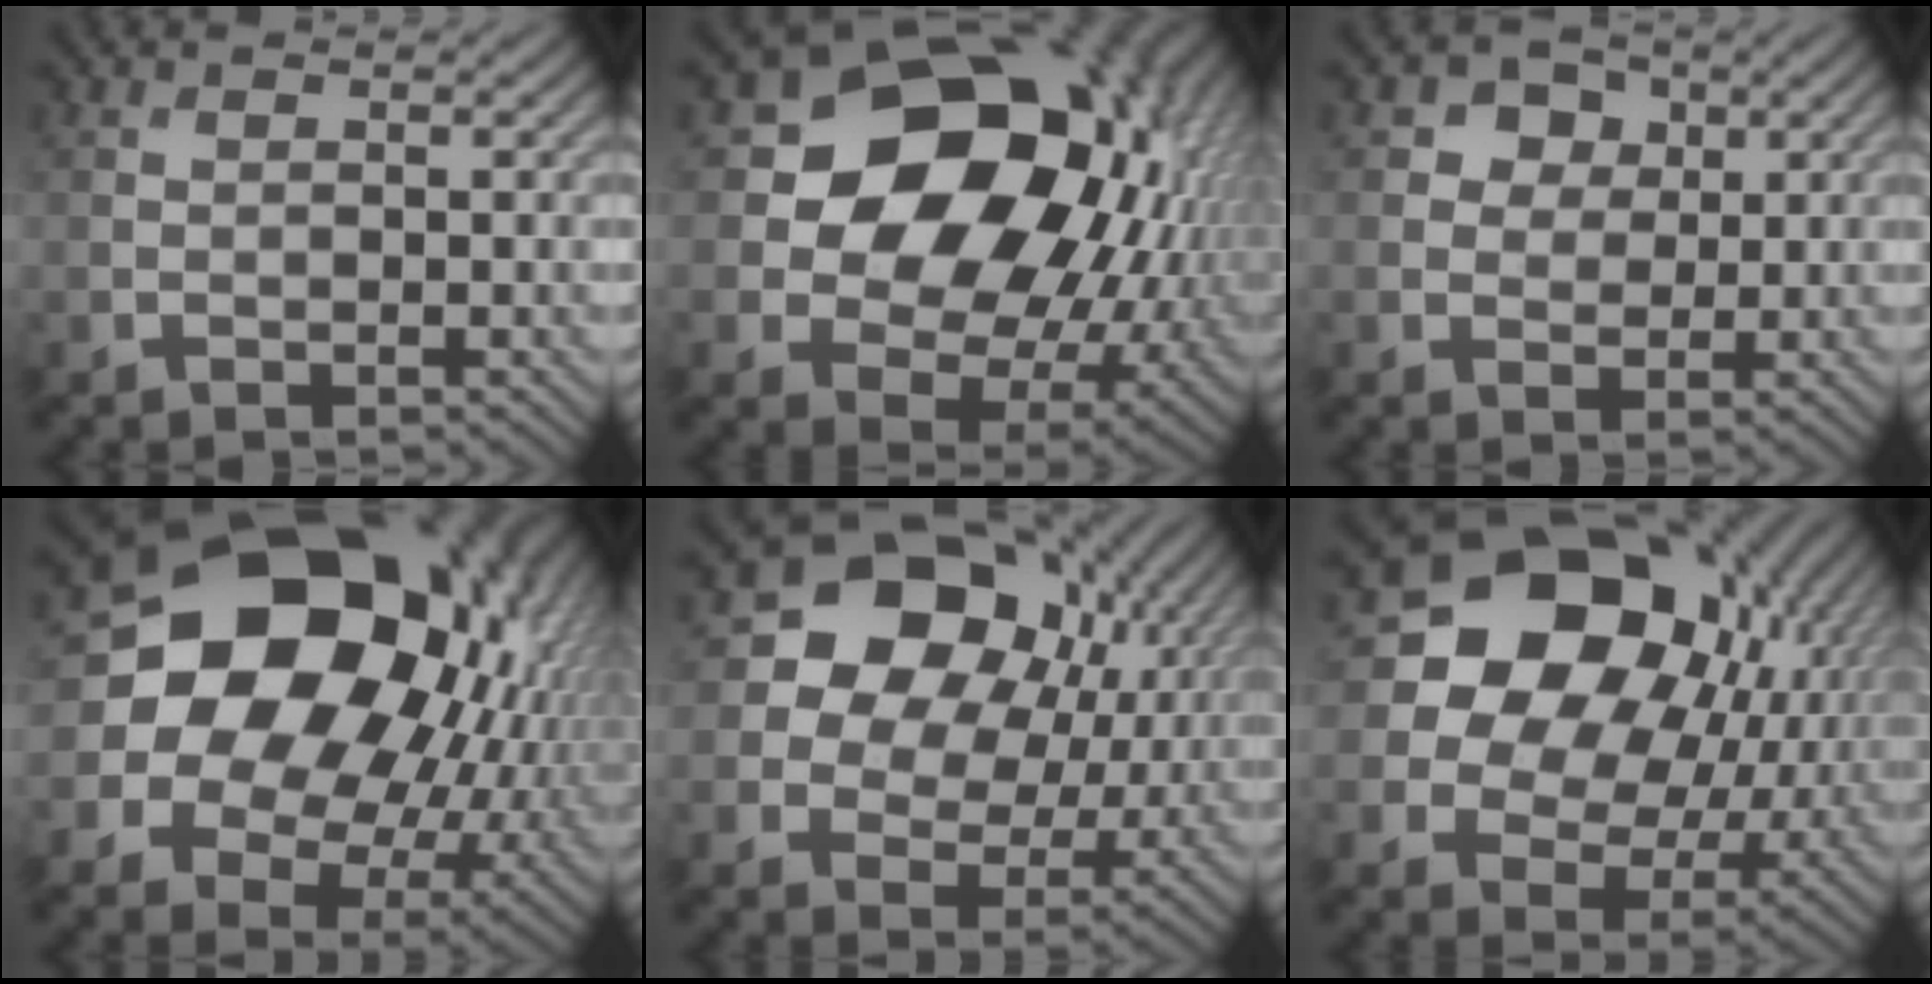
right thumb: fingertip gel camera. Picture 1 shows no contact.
{"total": 17.7, "force": [3.3, 13.5, 11.1], "torque": [-0.178, -0.012, 0.076]}
{"total": 3.8, "force": [1.5, 3.2, 1.5], "torque": [-0.030, -0.002, 0.022]}
{"total": 21.2, "force": [3.8, 17.0, 12.1], "torque": [-0.236, -0.002, 0.088]}
{"total": 16.5, "force": [5.1, 13.1, 8.6], "torque": [-0.190, 0.049, 0.102]}
{"total": 19.8, "force": [5.3, 15.9, 10.4], "torque": [-0.232, 0.024, 0.127]}